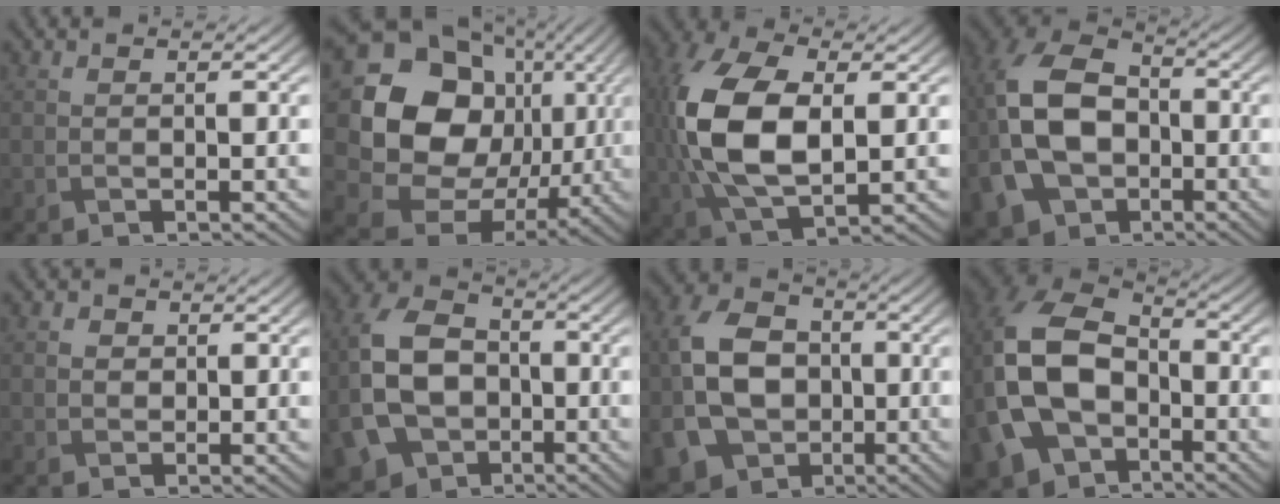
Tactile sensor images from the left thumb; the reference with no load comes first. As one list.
[{"total": 18.5, "force": [2.6, 15.6, 9.7], "torque": [-0.222, -0.021, 0.068]}, {"total": 13.4, "force": [0.7, 7.9, 10.8], "torque": [-0.276, -0.002, 0.023]}, {"total": 15.6, "force": [-3.6, 11.1, 10.3], "torque": [-0.249, -0.025, -0.068]}, {"total": 1.4, "force": [0.3, 1.4, 0.3], "torque": [-0.012, -0.002, 0.004]}, {"total": 14.1, "force": [-3.1, 10.6, 8.7], "torque": [-0.224, -0.033, -0.055]}, {"total": 13.2, "force": [-1.7, 10.6, 7.7], "torque": [-0.207, -0.030, -0.025]}, {"total": 17.0, "force": [-4.1, 11.9, 11.5], "torque": [-0.282, -0.031, -0.068]}]